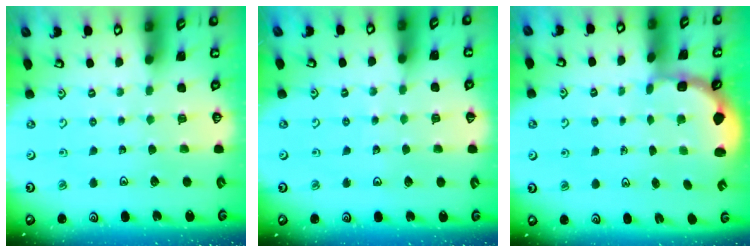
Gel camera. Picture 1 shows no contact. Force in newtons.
{"total": 3.9, "press": 3.9, "slide": 0.4}
{"total": 2.7, "press": 2.1, "slide": 1.7}